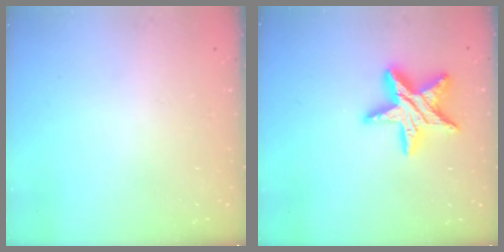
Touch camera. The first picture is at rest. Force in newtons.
{"total": 17.5, "press": 17.5, "slide": 1.4}